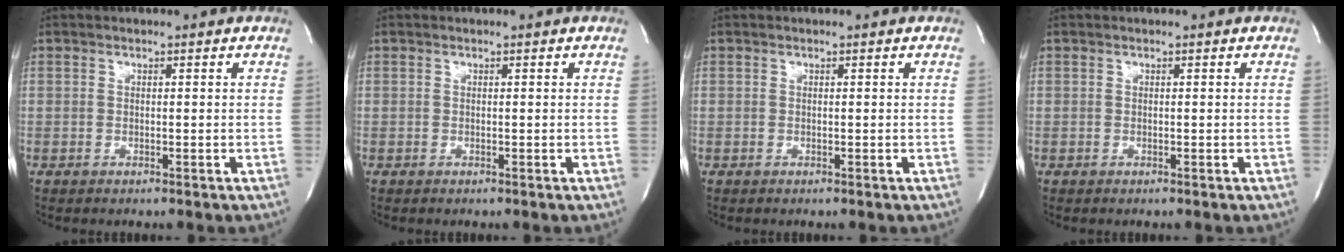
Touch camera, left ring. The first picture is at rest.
{"total": 0.0}
{"total": 0.0}
{"total": 0.0}